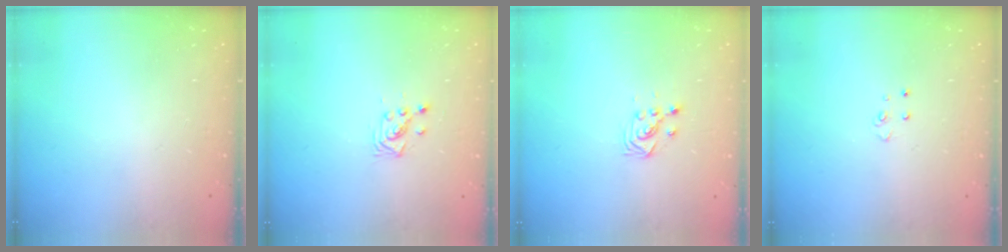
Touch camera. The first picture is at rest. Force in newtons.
{"total": 3.7, "press": 3.7, "slide": 0.1}
{"total": 2.7, "press": 2.7, "slide": 0.3}
{"total": 4.0, "press": 3.9, "slide": 0.4}